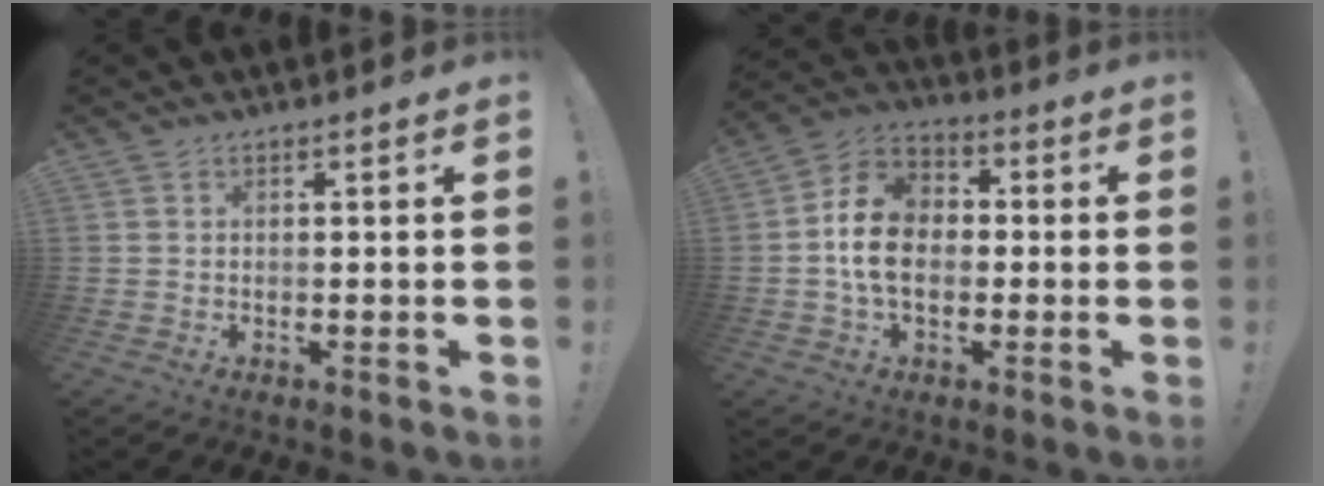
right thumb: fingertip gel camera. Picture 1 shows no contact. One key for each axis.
{"total": 13.3, "fx": -1.0, "fy": 9.6, "fz": 9.1, "tx": -0.151, "ty": 0.021, "tz": -0.018}